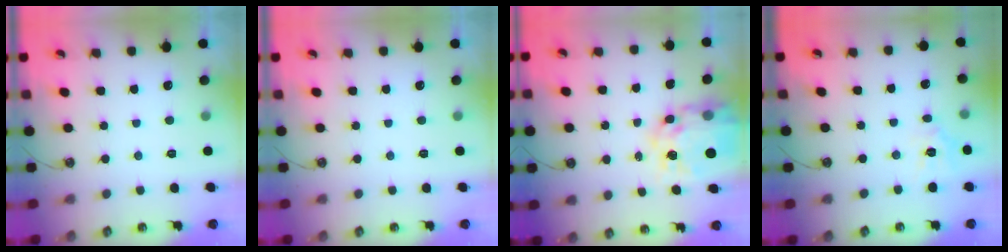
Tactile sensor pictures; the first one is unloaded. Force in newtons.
{"total": 0.0}
{"total": 14.5, "press": 14.4, "slide": 1.4}
{"total": 7.3, "press": 7.3, "slide": 0.7}